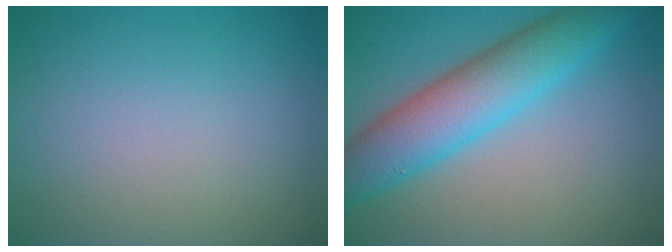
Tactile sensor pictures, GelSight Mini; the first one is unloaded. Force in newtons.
{"total": 7.4, "press": 7.4, "slide": 0.2}